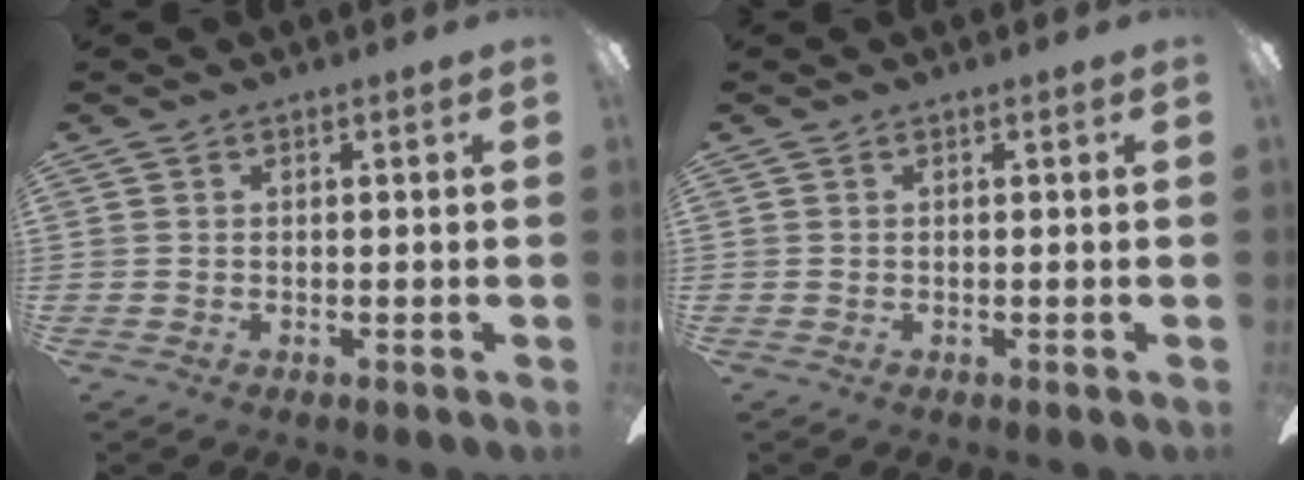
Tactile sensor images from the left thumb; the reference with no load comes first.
{"total": 0.0}